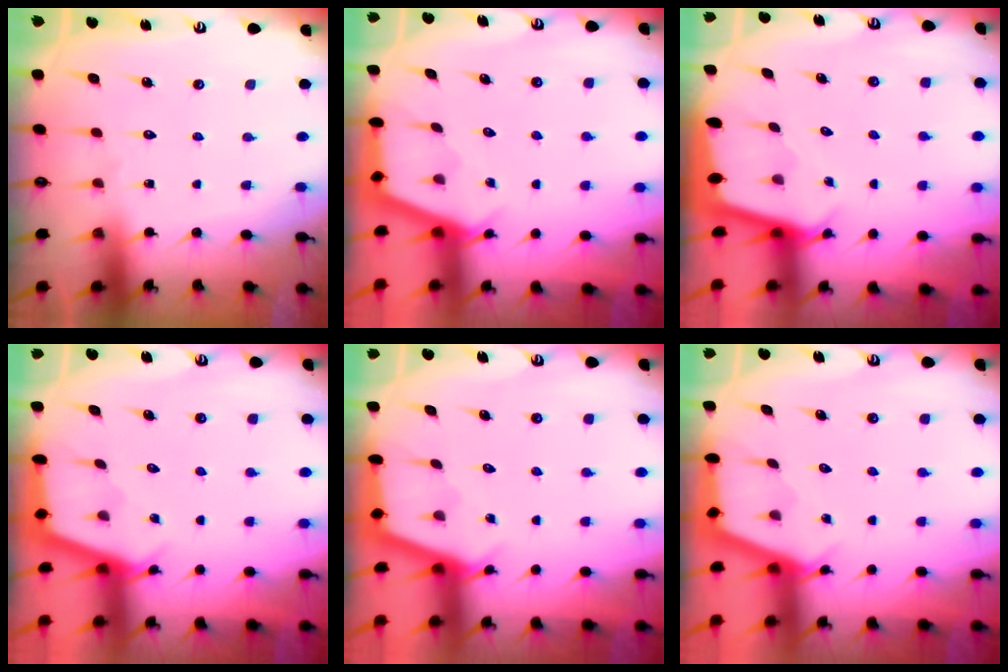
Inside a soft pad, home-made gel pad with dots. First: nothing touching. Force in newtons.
{"total": 2.8, "press": 2.8, "slide": 0.3}
{"total": 2.4, "press": 2.4, "slide": 0.1}
{"total": 2.8, "press": 2.8, "slide": 0.3}
{"total": 2.9, "press": 2.9, "slide": 0.3}
{"total": 2.8, "press": 2.8, "slide": 0.3}